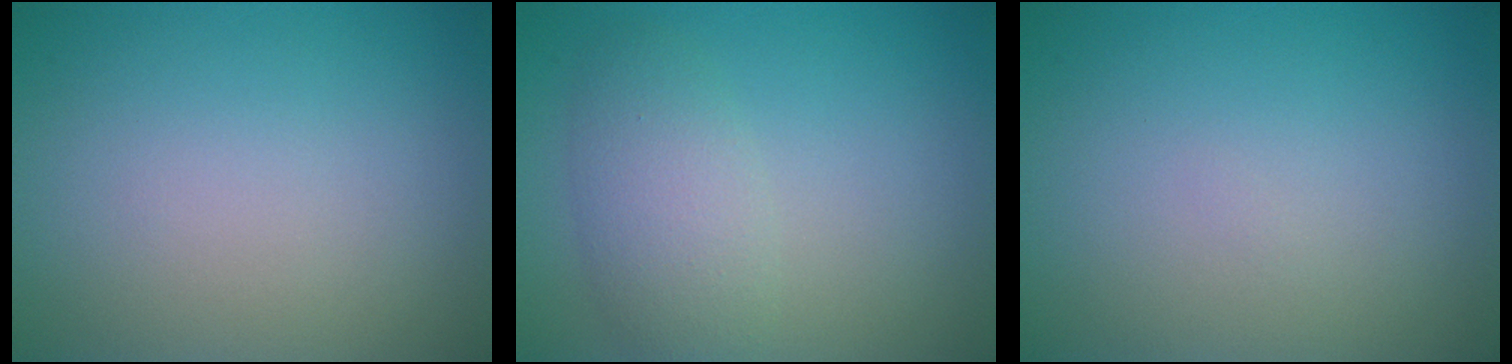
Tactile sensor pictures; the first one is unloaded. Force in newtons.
{"total": 3.5, "press": 3.5, "slide": 0.2}
{"total": 0.0}